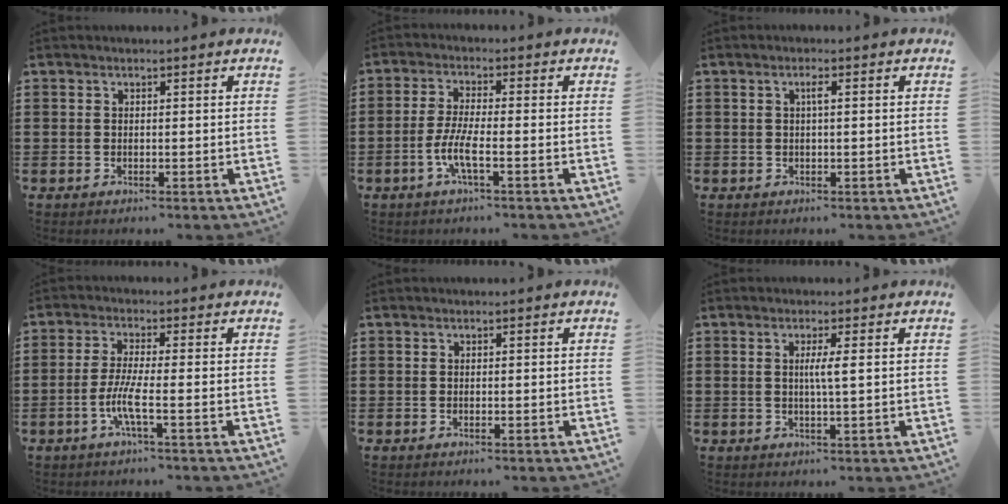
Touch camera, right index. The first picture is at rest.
{"total": 5.1, "force": [-2.1, 0.8, 4.6], "torque": [-0.107, -0.011, -0.047]}
{"total": 1.3, "force": [0.1, 0.1, 1.3], "torque": [-0.025, 0.002, 0.000]}
{"total": 5.1, "force": [-1.9, 0.2, 4.7], "torque": [-0.110, -0.017, -0.044]}
{"total": 0.0}
{"total": 2.6, "force": [0.3, -0.3, 2.6], "torque": [-0.050, -0.006, 0.001]}